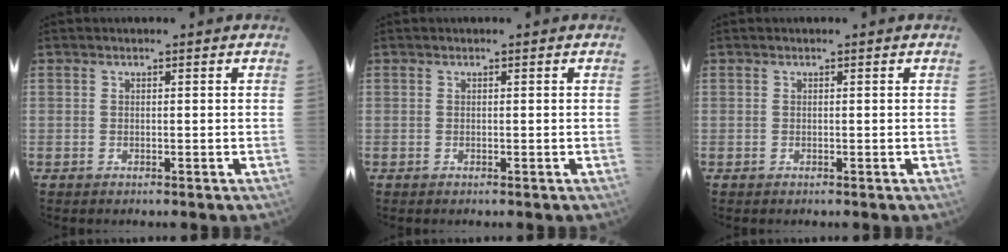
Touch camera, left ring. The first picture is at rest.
{"total": 0.0}
{"total": 0.0}